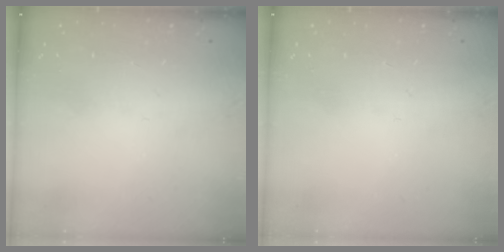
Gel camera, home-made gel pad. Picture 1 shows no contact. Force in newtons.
{"total": 0.0}